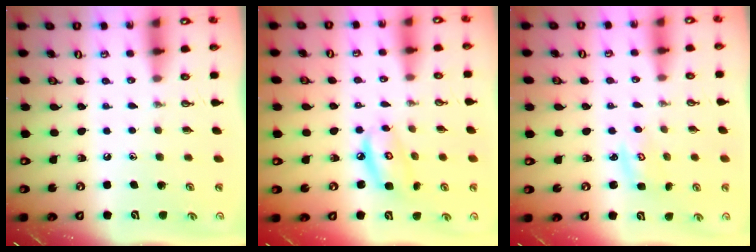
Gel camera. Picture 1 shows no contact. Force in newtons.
{"total": 7.2, "press": 7.1, "slide": 0.5}
{"total": 2.6, "press": 2.5, "slide": 0.3}